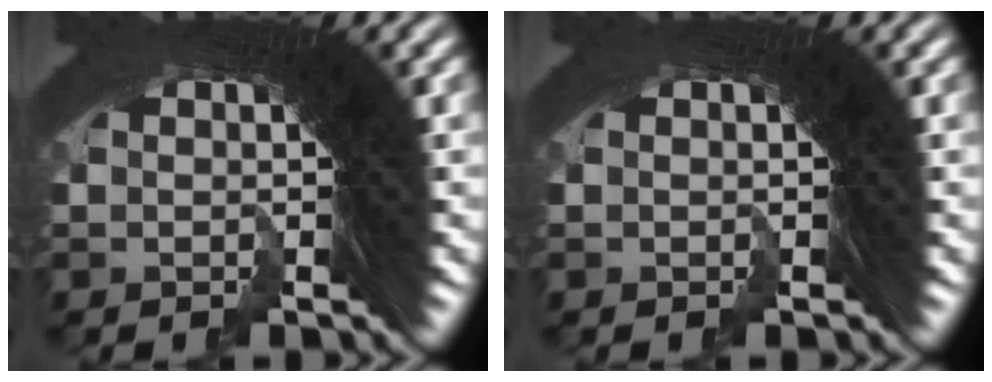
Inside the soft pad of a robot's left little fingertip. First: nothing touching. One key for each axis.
{"total": 0.0}